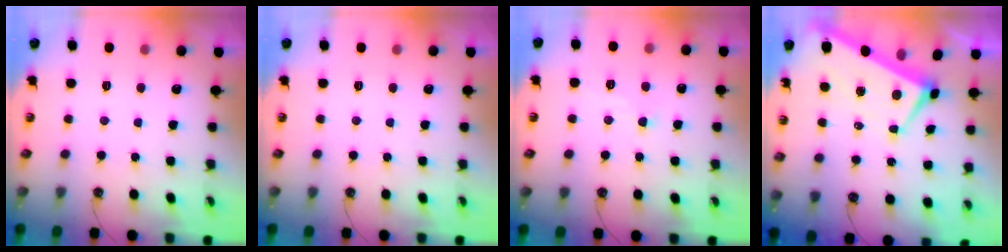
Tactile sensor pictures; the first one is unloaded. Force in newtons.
{"total": 0.0}
{"total": 1.9, "press": 1.8, "slide": 0.5}
{"total": 0.9, "press": 0.4, "slide": 0.9}